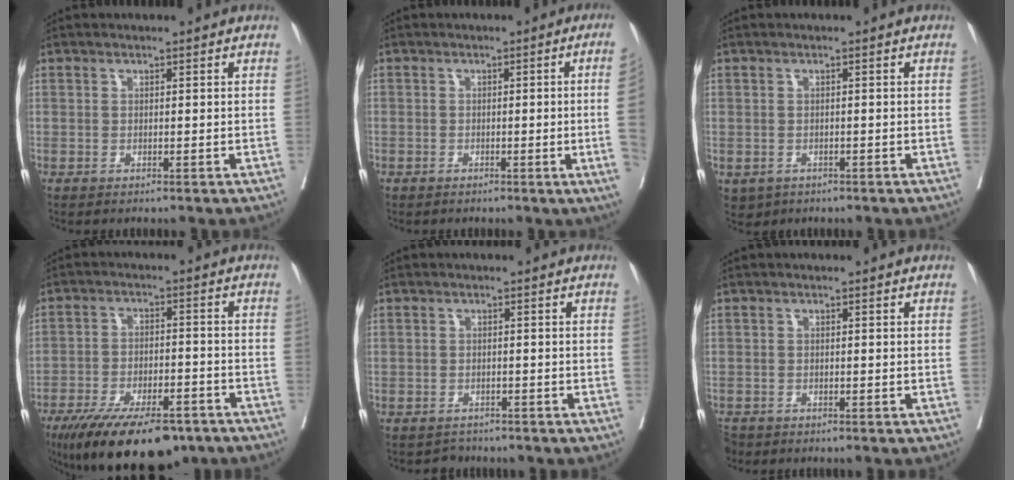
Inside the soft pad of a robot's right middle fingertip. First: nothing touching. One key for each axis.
{"total": 5.6, "fx": -0.9, "fy": -1.6, "fz": 5.2, "tx": -0.047, "ty": -0.010, "tz": -0.015}
{"total": 3.5, "fx": -1.9, "fy": 2.8, "fz": 0.9, "tx": -0.013, "ty": 0.000, "tz": -0.023}
{"total": 16.3, "fx": -12.1, "fy": 5.4, "fz": 9.6, "tx": -0.148, "ty": -0.012, "tz": -0.191}
{"total": 2.1, "fx": -1.7, "fy": 1.0, "fz": -0.5, "tx": 0.006, "ty": 0.001, "tz": -0.029}
{"total": 2.6, "fx": -2.2, "fy": 1.4, "fz": 0.4, "tx": -0.009, "ty": -0.004, "tz": -0.040}